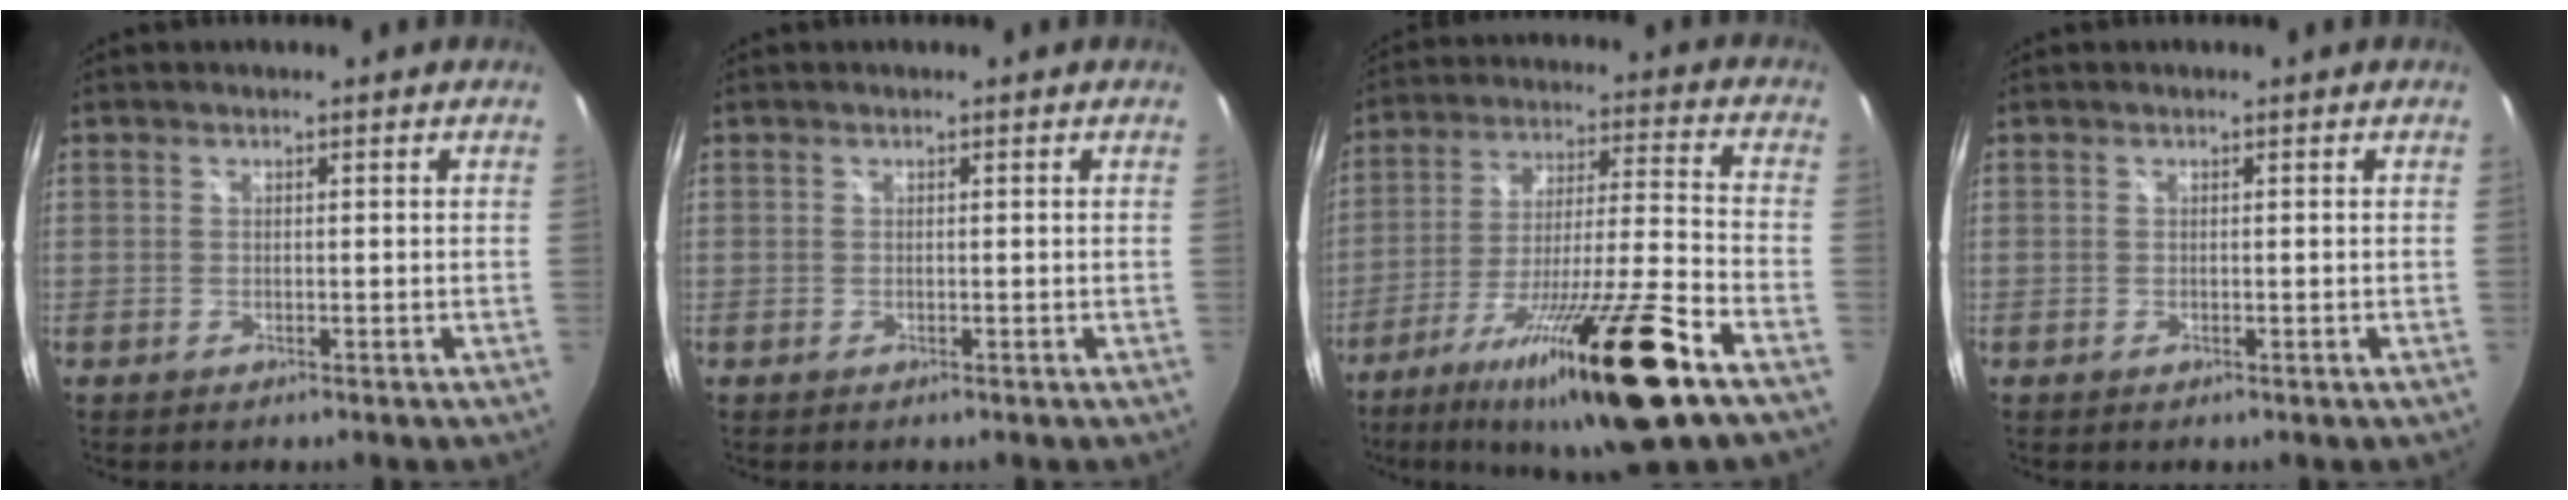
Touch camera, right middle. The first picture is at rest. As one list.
[{"total": 0.0}, {"total": 21.8, "force": [-14.1, -0.1, 16.6], "torque": [-0.299, -0.035, -0.238]}, {"total": 0.0}]